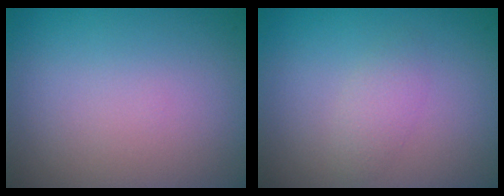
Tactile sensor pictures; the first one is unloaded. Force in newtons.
{"total": 1.5, "press": 1.5, "slide": 0.1}